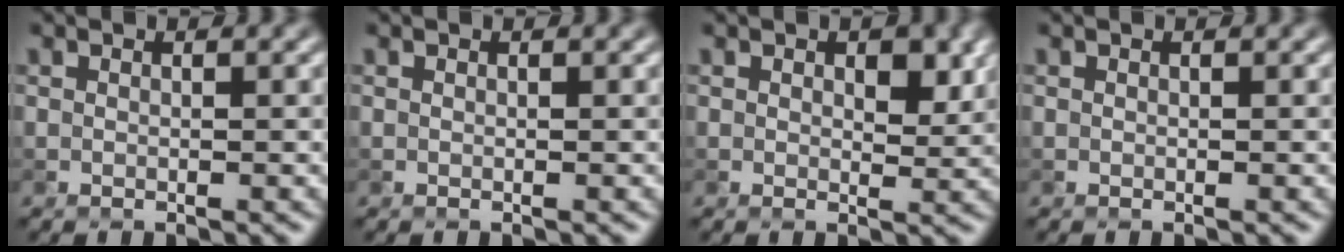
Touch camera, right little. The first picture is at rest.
{"total": 0.0}
{"total": 2.0, "force": [0.7, 1.2, 1.5], "torque": [-0.016, -0.007, 0.011]}
{"total": 0.0}